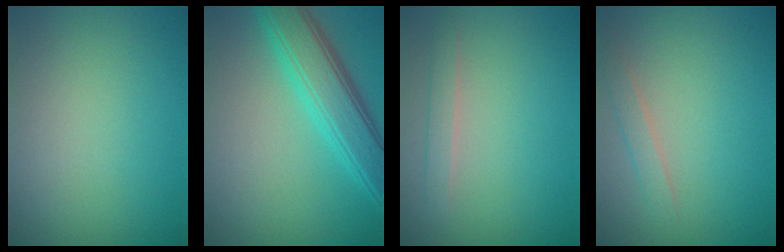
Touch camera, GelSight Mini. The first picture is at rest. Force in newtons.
{"total": 5.7, "press": 5.7, "slide": 0.3}
{"total": 1.3, "press": 1.3, "slide": 0.1}
{"total": 1.3, "press": 1.3, "slide": 0.1}